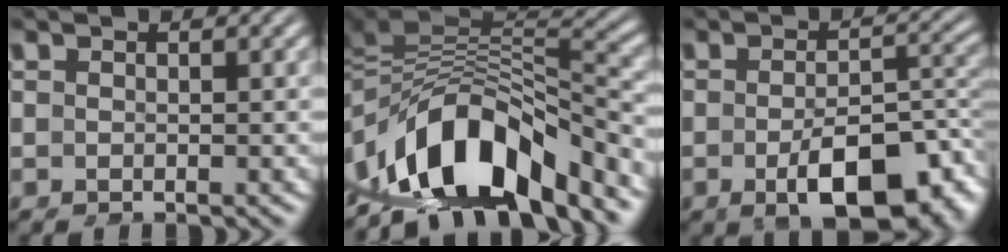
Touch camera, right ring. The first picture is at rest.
{"total": 13.7, "force": [-2.5, 9.2, 9.8], "torque": [-0.174, -0.020, -0.030]}
{"total": 7.0, "force": [-2.6, 3.0, 5.8], "torque": [-0.061, -0.010, -0.036]}